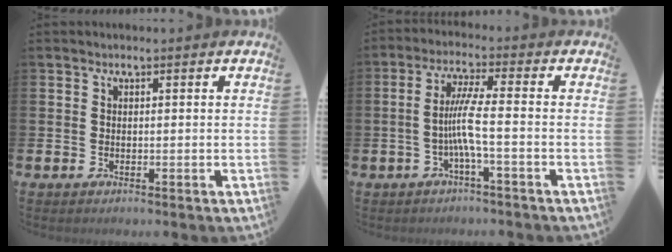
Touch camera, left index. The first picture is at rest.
{"total": 5.4, "force": [-1.4, -0.2, 5.2], "torque": [-0.100, -0.005, -0.033]}